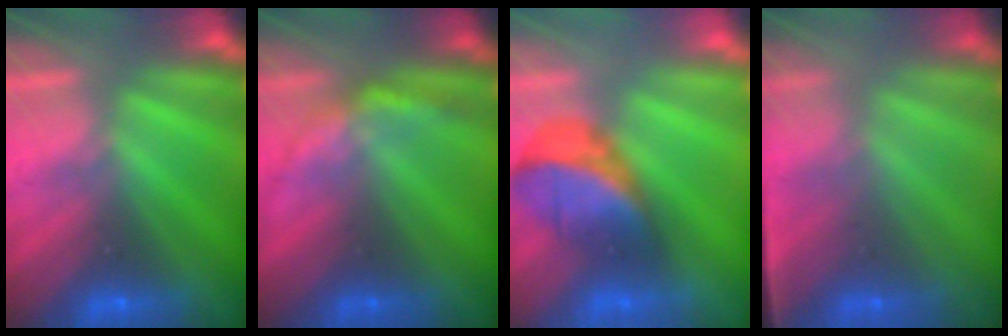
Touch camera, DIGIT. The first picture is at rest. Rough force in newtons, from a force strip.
{"total": 2.2}
{"total": 2.9}
{"total": 1.1}